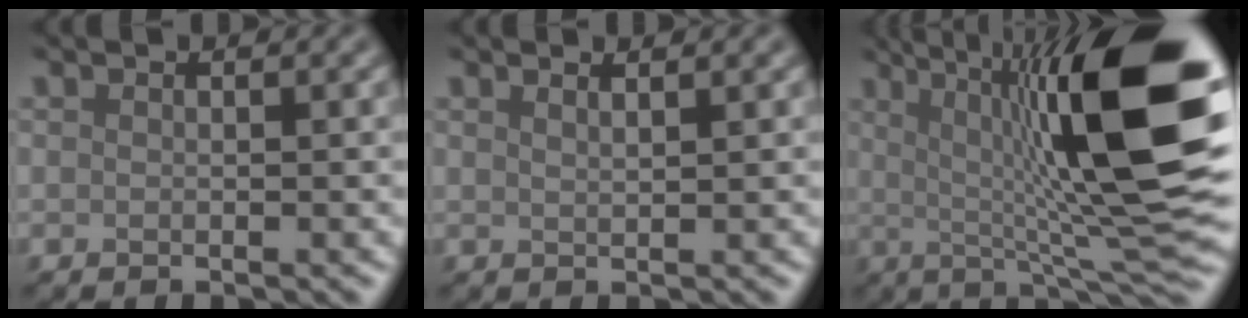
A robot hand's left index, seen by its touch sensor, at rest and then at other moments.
{"total": 1.7, "force": [1.2, 0.6, 1.0], "torque": [0.001, 0.001, 0.002]}
{"total": 15.9, "force": [3.0, 3.2, 15.2], "torque": [-0.211, 0.012, 0.046]}